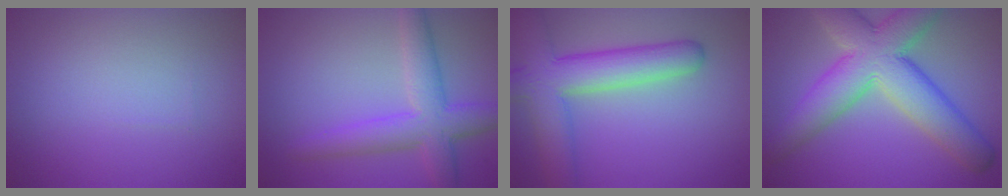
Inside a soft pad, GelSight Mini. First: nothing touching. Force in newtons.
{"total": 6.7, "press": 6.7, "slide": 0.2}
{"total": 7.6, "press": 7.5, "slide": 0.4}
{"total": 10.2, "press": 10.2, "slide": 0.8}